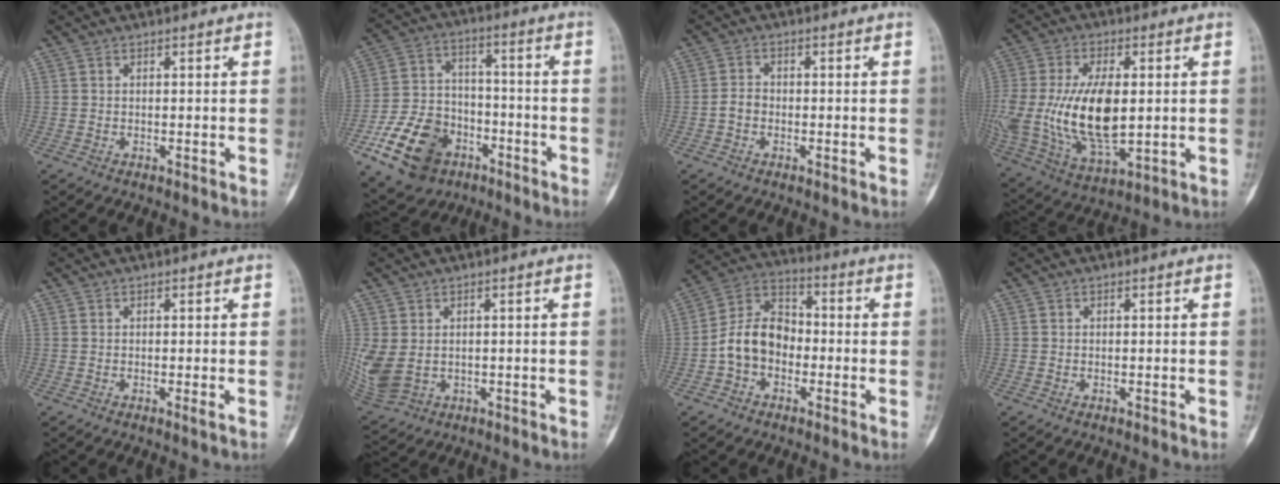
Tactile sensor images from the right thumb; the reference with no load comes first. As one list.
[{"total": 16.7, "force": [-8.1, 11.9, 8.5], "torque": [-0.139, 0.054, -0.138]}, {"total": 2.4, "force": [-0.8, 1.8, 1.3], "torque": [-0.020, 0.010, -0.021]}, {"total": 21.1, "force": [0.1, 10.7, 18.2], "torque": [-0.383, -0.023, 0.016]}, {"total": 0.7, "force": [-0.1, -0.1, 0.7], "torque": [-0.015, -0.003, -0.002]}, {"total": 7.7, "force": [-0.1, 5.7, 5.2], "torque": [-0.124, -0.007, 0.018]}, {"total": 10.9, "force": [-2.4, 8.2, 6.7], "torque": [-0.104, 0.043, -0.058]}, {"total": 0.0}]